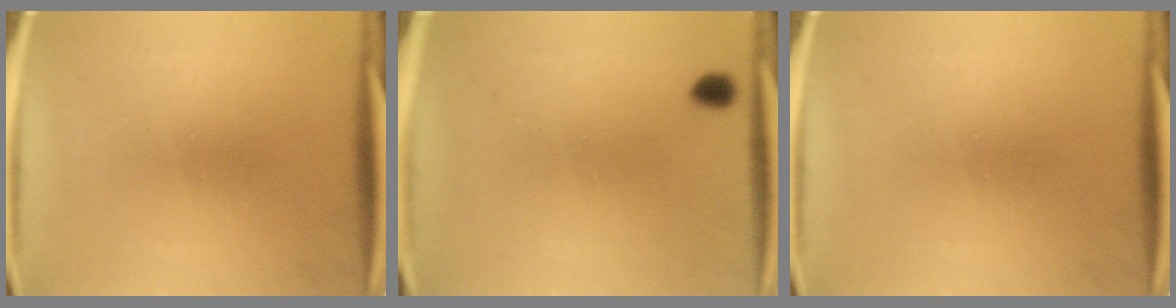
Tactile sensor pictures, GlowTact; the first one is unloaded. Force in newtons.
{"total": 1.3}
{"total": 0.0}